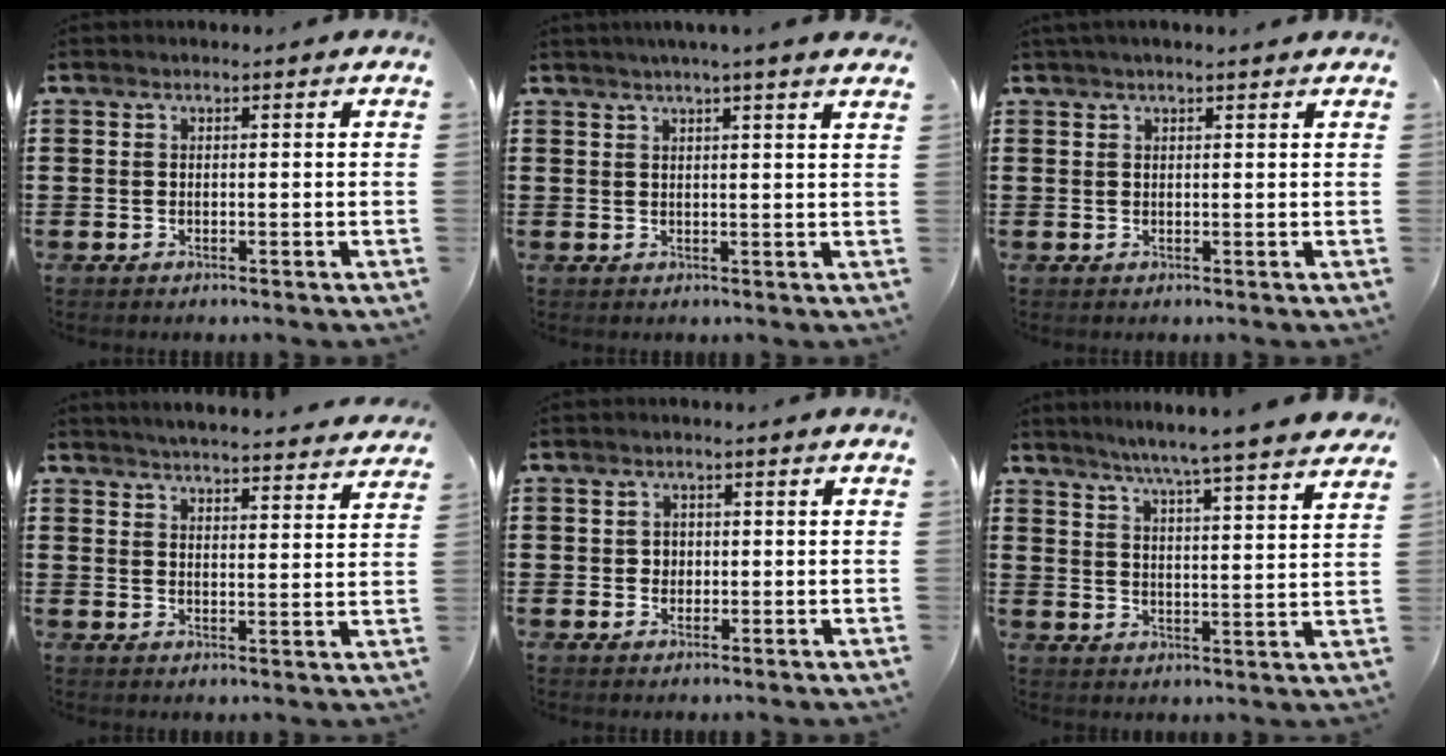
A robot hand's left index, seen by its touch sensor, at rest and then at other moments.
{"total": 2.6, "force": [2.3, -0.6, 1.2], "torque": [-0.026, 0.000, 0.042]}
{"total": 1.4, "force": [1.1, 0.1, 0.8], "torque": [-0.017, 0.003, 0.021]}
{"total": 4.3, "force": [4.3, -0.6, 0.3], "torque": [-0.023, -0.028, 0.075]}
{"total": 1.6, "force": [0.2, 1.5, 0.4], "torque": [-0.013, 0.009, 0.002]}
{"total": 5.8, "force": [5.2, -1.3, 2.2], "torque": [-0.062, -0.039, 0.087]}